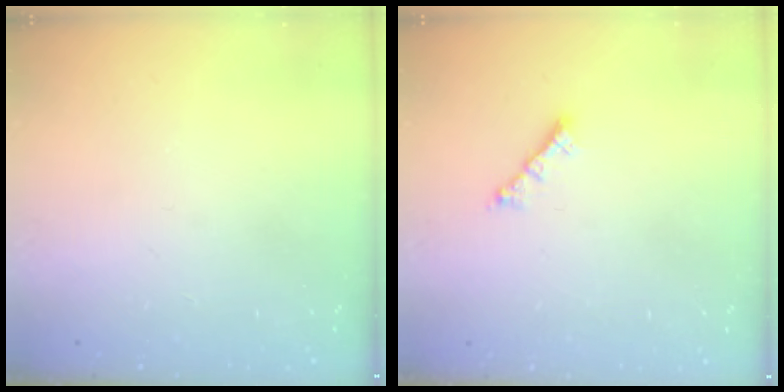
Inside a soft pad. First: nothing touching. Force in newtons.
{"total": 2.1, "press": 2.0, "slide": 0.5}